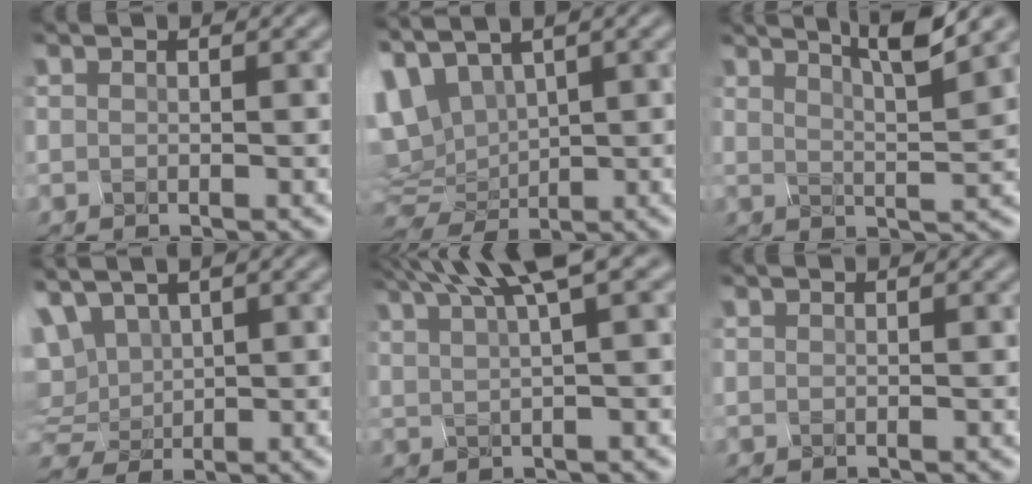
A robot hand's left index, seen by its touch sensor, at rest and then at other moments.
{"total": 4.9, "force": [2.8, 2.9, 2.8], "torque": [-0.087, 0.008, 0.063]}
{"total": 5.3, "force": [3.9, 0.5, 3.6], "torque": [-0.050, 0.014, 0.054]}
{"total": 5.4, "force": [3.5, 2.9, 2.9], "torque": [-0.093, 0.021, 0.074]}
{"total": 7.0, "force": [4.7, 1.2, 5.1], "torque": [-0.054, 0.029, 0.068]}
{"total": 0.0}